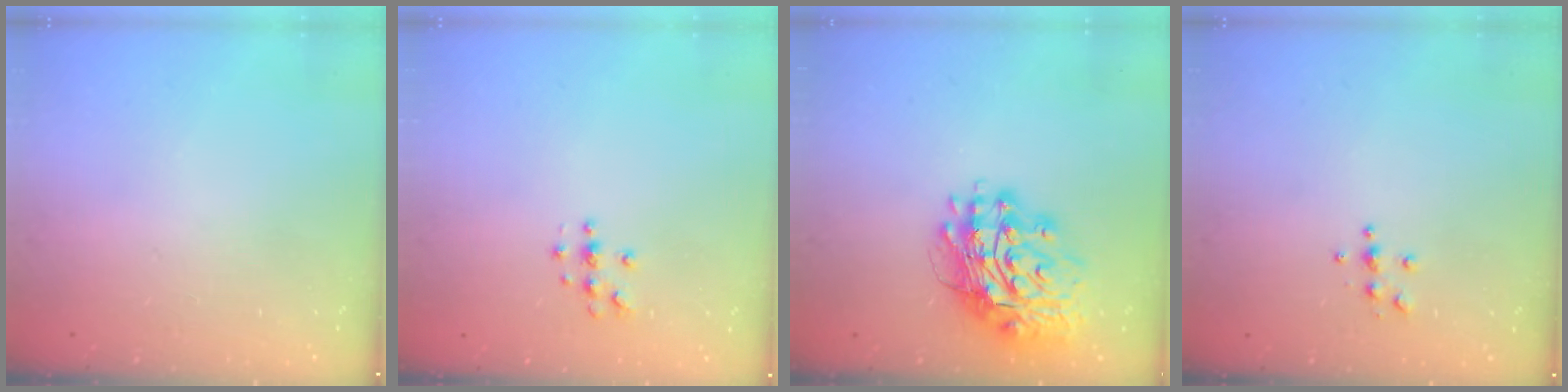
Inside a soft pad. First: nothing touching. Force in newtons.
{"total": 4.2, "press": 4.2, "slide": 0.5}
{"total": 16.0, "press": 15.9, "slide": 2.1}
{"total": 3.8, "press": 3.8, "slide": 0.4}